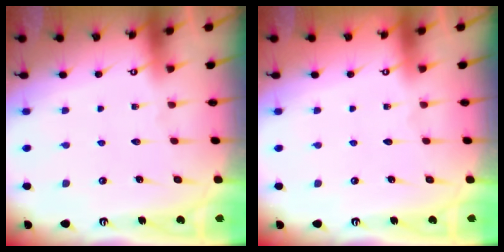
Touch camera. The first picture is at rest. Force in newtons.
{"total": 0.0}